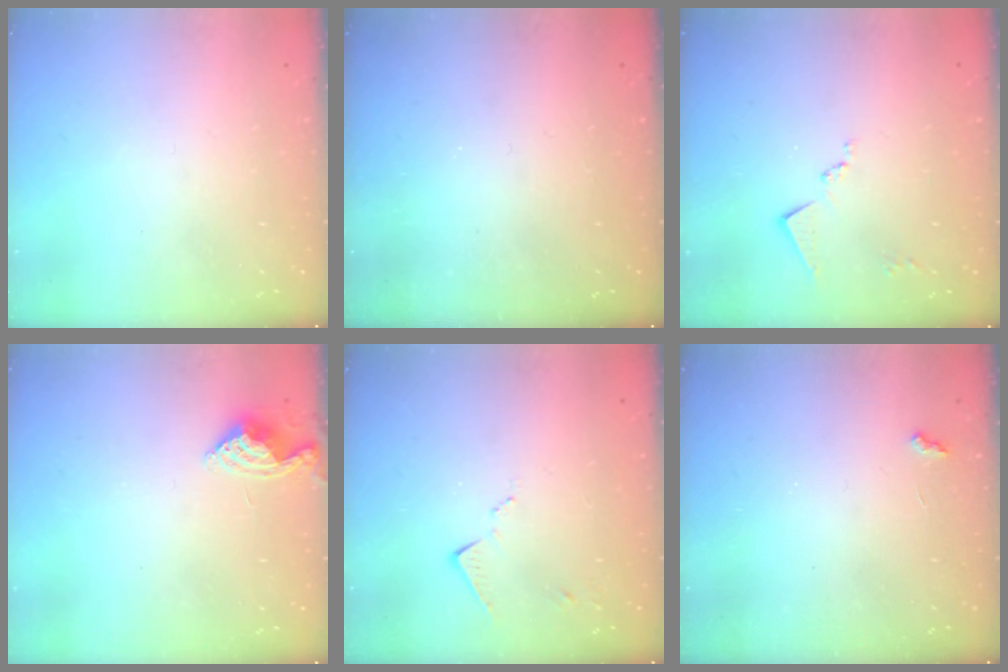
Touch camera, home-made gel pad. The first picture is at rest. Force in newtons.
{"total": 0.9, "press": 0.9, "slide": 0.3}
{"total": 8.8, "press": 8.8, "slide": 0.4}
{"total": 6.4, "press": 6.4, "slide": 0.6}
{"total": 7.0, "press": 7.0, "slide": 0.7}
{"total": 2.3, "press": 2.3, "slide": 0.5}